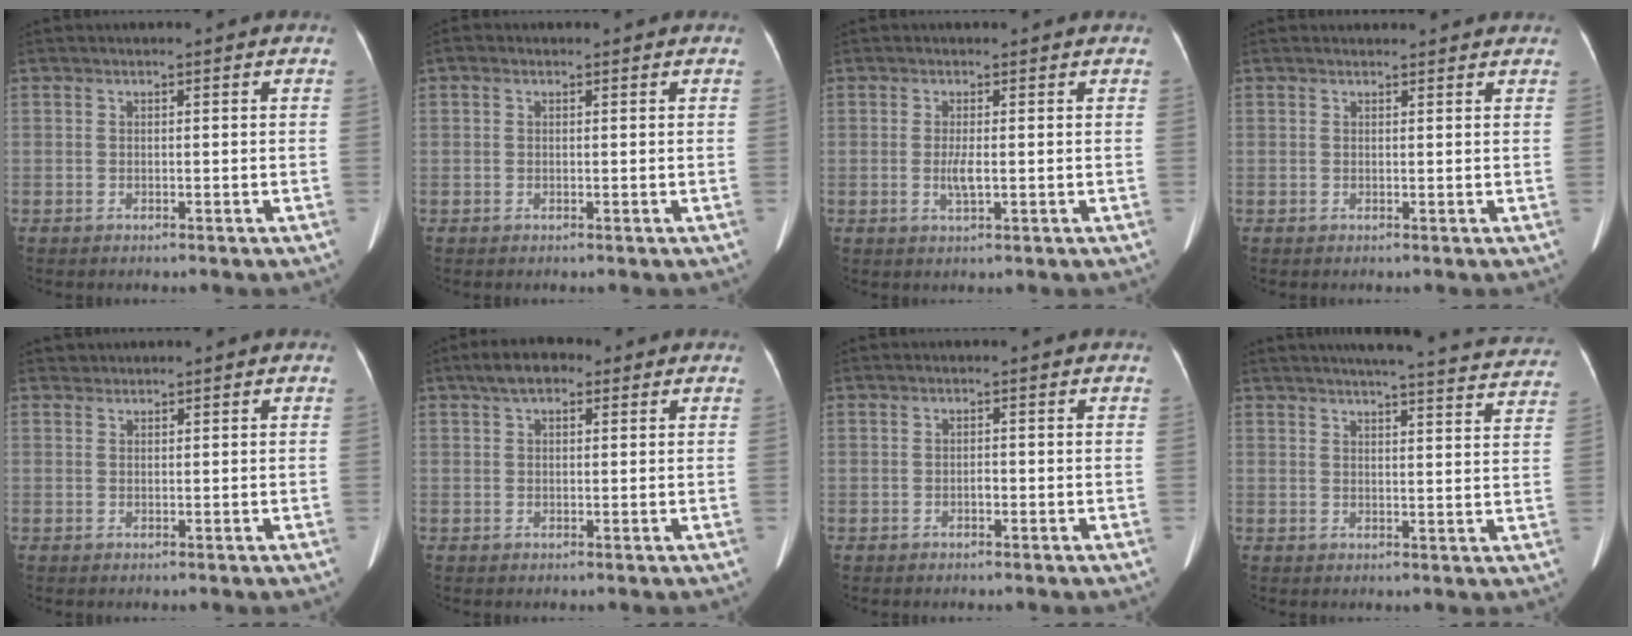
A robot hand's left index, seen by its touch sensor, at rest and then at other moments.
{"total": 0.7, "force": [0.2, 0.6, 0.3], "torque": [-0.007, 0.010, 0.003]}
{"total": 2.2, "force": [0.0, 0.3, 2.1], "torque": [-0.044, -0.002, 0.000]}
{"total": 3.2, "force": [3.1, 0.8, 0.4], "torque": [-0.007, 0.015, 0.032]}
{"total": 0.8, "force": [0.7, 0.3, -0.2], "torque": [-0.001, 0.007, 0.013]}
{"total": 5.1, "force": [3.0, 2.5, 3.2], "torque": [-0.056, 0.024, 0.049]}
{"total": 0.6, "force": [-0.3, 0.3, 0.4], "torque": [-0.006, 0.002, -0.008]}
{"total": 23.8, "force": [22.2, 2.3, 8.2], "torque": [-0.109, -0.030, 0.253]}